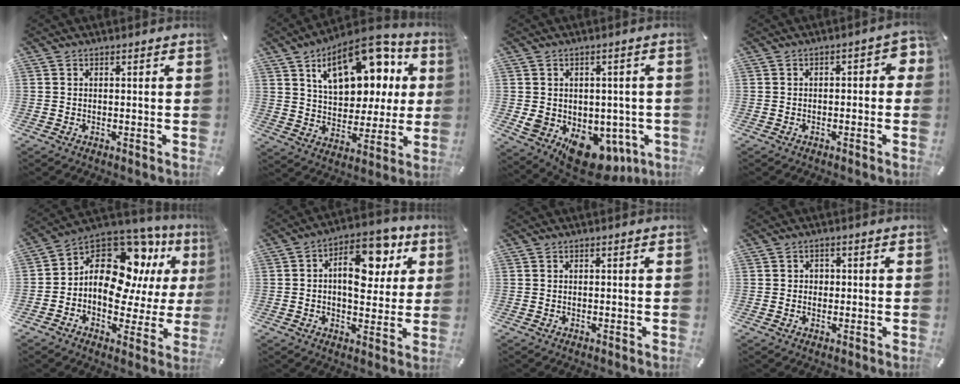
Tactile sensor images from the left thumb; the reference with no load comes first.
{"total": 19.5, "force": [9.7, 11.2, 12.7], "torque": [-0.192, -0.044, 0.167]}
{"total": 12.4, "force": [-4.6, 9.3, 6.7], "torque": [-0.076, 0.009, -0.068]}
{"total": 3.8, "force": [-1.2, 2.0, 3.0], "torque": [-0.044, 0.012, -0.025]}
{"total": 15.8, "force": [4.6, 11.1, 10.3], "torque": [-0.182, -0.043, 0.077]}
{"total": 13.8, "force": [4.1, 8.1, 10.4], "torque": [-0.139, -0.018, 0.069]}
{"total": 0.0}
{"total": 2.2, "force": [-0.4, 2.0, 0.8], "torque": [-0.009, 0.005, -0.014]}